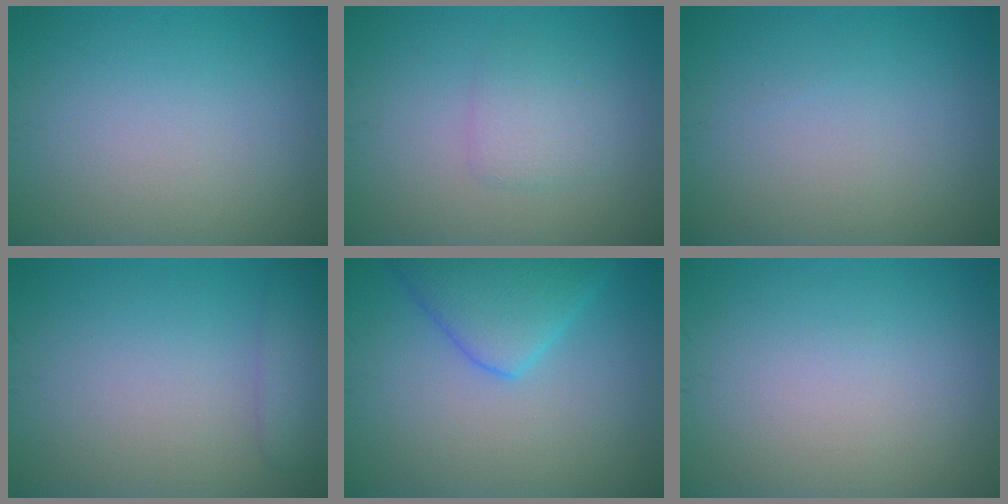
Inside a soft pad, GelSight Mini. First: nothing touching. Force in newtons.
{"total": 1.9, "press": 1.9, "slide": 0.1}
{"total": 0.0}
{"total": 2.4, "press": 2.3, "slide": 0.3}
{"total": 4.9, "press": 4.8, "slide": 0.3}
{"total": 0.0}